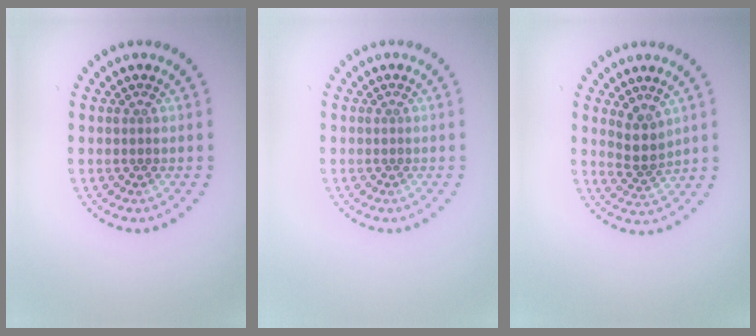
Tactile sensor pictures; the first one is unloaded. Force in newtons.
{"total": 0.0}
{"total": 2.6, "press": 2.1, "slide": 1.5}